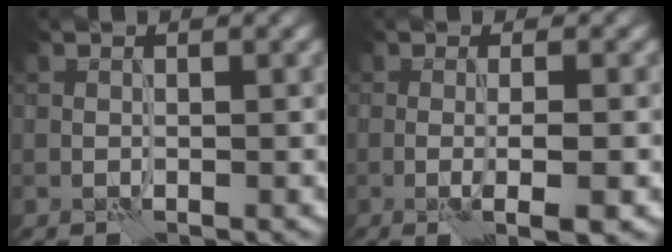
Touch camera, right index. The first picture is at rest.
{"total": 3.8, "force": [-0.8, 0.7, 3.6], "torque": [-0.052, -0.002, -0.015]}